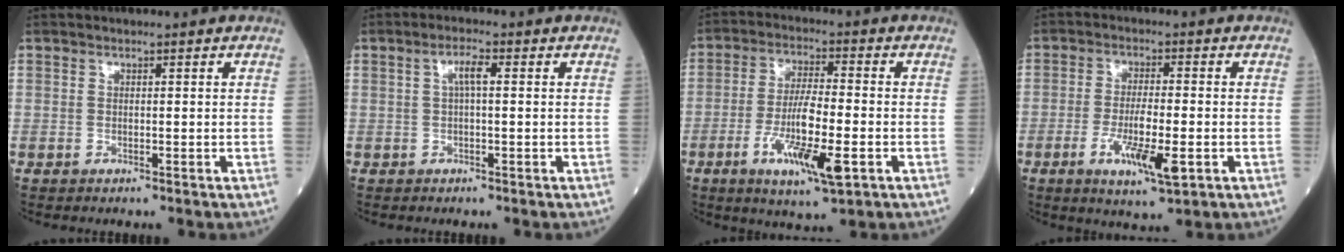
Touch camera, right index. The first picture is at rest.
{"total": 2.4, "force": [0.6, 0.3, 2.3], "torque": [-0.048, 0.008, 0.011]}
{"total": 10.9, "force": [-3.8, 1.5, 10.1], "torque": [-0.188, -0.015, -0.065]}
{"total": 7.8, "force": [-2.7, 1.3, 7.2], "torque": [-0.133, -0.014, -0.044]}